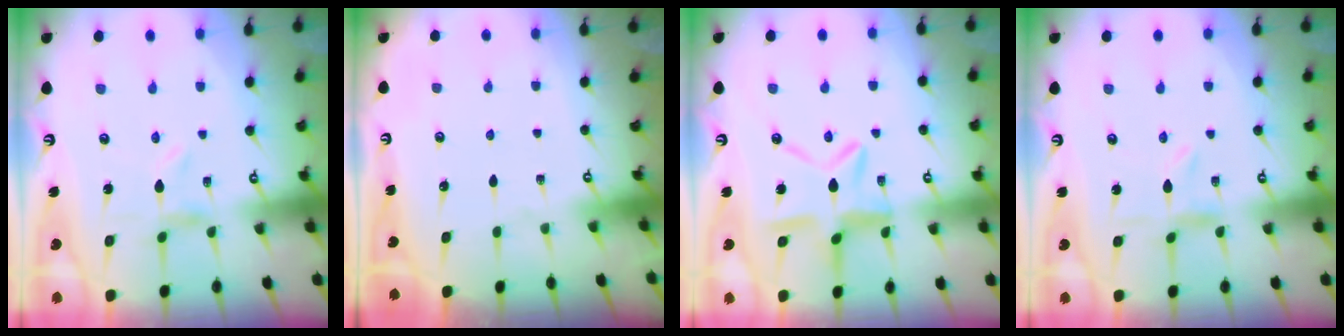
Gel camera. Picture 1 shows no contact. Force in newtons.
{"total": 0.0}
{"total": 11.4, "press": 11.3, "slide": 0.9}
{"total": 0.0}